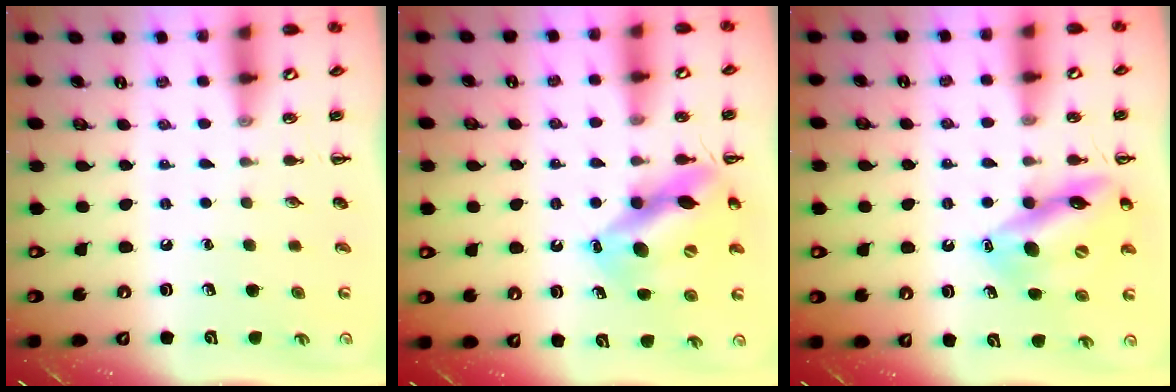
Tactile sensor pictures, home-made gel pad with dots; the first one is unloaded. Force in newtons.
{"total": 14.0, "press": 13.5, "slide": 3.9}
{"total": 14.6, "press": 14.0, "slide": 3.9}